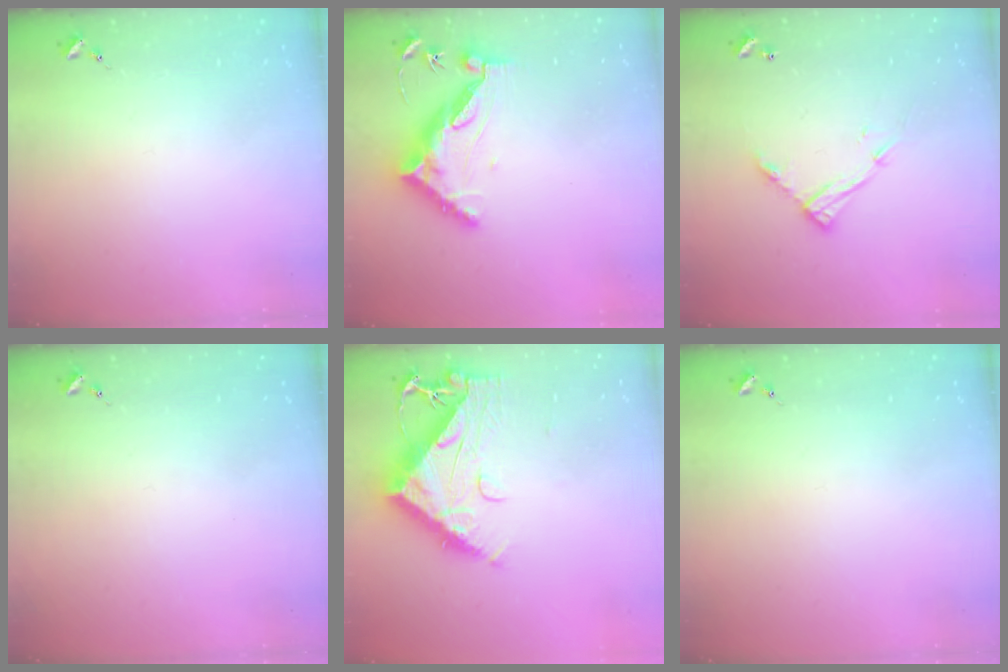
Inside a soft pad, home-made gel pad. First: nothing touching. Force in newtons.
{"total": 10.7, "press": 10.6, "slide": 0.9}
{"total": 12.2, "press": 12.1, "slide": 0.9}
{"total": 0.0}
{"total": 12.0, "press": 11.9, "slide": 1.4}
{"total": 0.0}